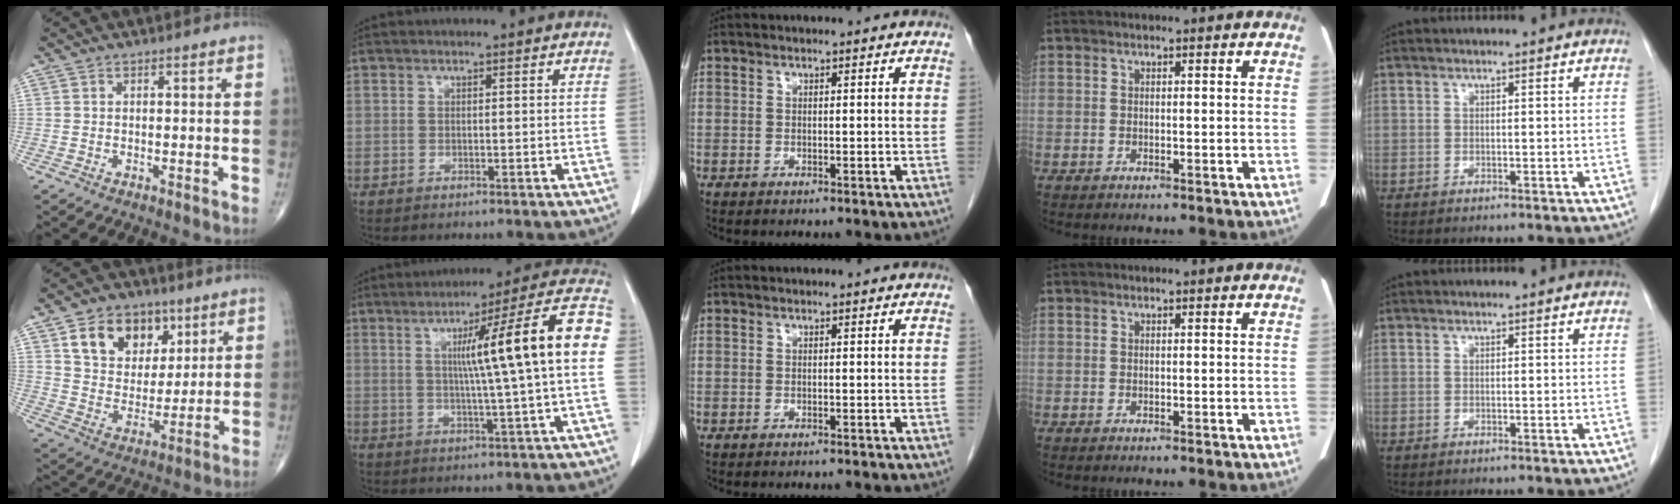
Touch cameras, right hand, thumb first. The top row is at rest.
{"thumb": {"total": 14.3, "force": [6.7, 10.3, 7.3], "torque": [-0.080, -0.025, 0.120]}, "index": {"total": 15.7, "force": [1.8, -1.3, 15.5], "torque": [-0.219, 0.019, 0.019]}, "middle": {"total": 1.9, "force": [-1.8, 0.0, 0.6], "torque": [-0.008, -0.001, -0.021]}}